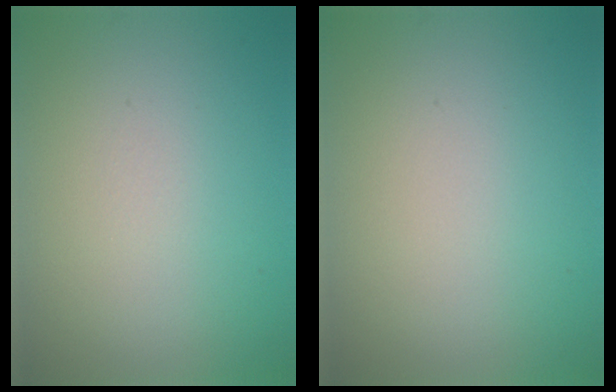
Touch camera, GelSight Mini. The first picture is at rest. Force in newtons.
{"total": 0.0}